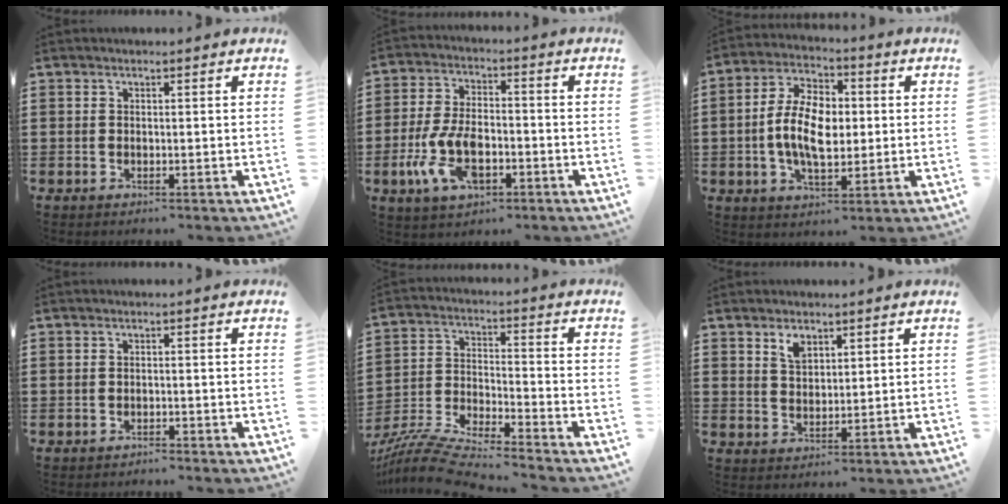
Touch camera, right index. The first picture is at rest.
{"total": 9.5, "force": [-3.3, 4.8, 7.4], "torque": [-0.179, -0.007, -0.065]}
{"total": 9.4, "force": [-0.4, 5.1, 7.9], "torque": [-0.173, 0.006, -0.011]}
{"total": 0.9, "force": [-0.9, 0.1, 0.1], "torque": [-0.004, 0.001, -0.019]}
{"total": 8.6, "force": [-8.1, 0.3, 2.8], "torque": [-0.079, -0.007, -0.167]}
{"total": 3.1, "force": [2.1, 1.7, 1.5], "torque": [-0.027, 0.001, 0.037]}